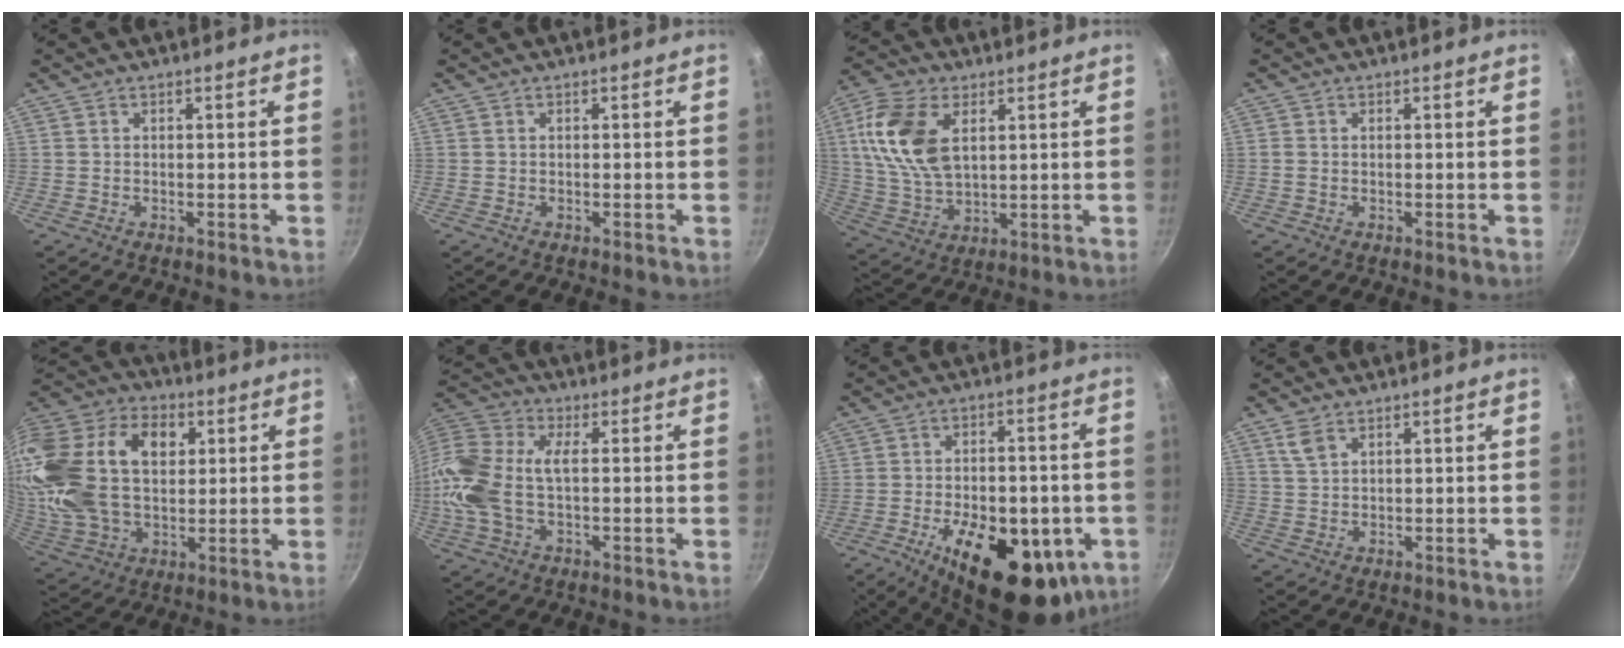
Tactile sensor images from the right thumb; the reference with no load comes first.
{"total": 0.0}
{"total": 15.1, "force": [4.3, 8.8, 11.4], "torque": [-0.216, -0.009, 0.085]}
{"total": 1.0, "force": [-0.1, 0.8, 0.5], "torque": [-0.010, 0.003, -0.003]}
{"total": 28.2, "force": [6.1, 18.5, 20.4], "torque": [-0.405, 0.012, 0.104]}
{"total": 15.5, "force": [-0.4, 8.6, 13.0], "torque": [-0.277, 0.023, -0.028]}
{"total": 22.7, "force": [-8.0, 11.3, 18.0], "torque": [-0.244, 0.010, -0.104]}
{"total": 3.0, "force": [1.8, 1.6, 1.8], "torque": [-0.031, -0.006, 0.038]}